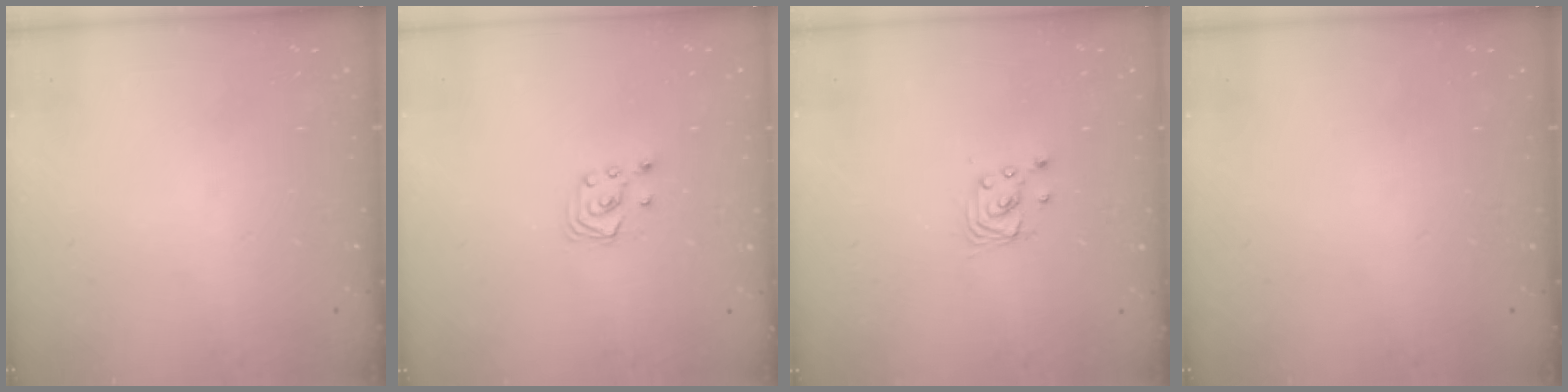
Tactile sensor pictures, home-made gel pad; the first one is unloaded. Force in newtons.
{"total": 2.7, "press": 2.7, "slide": 0.3}
{"total": 2.8, "press": 2.8, "slide": 0.2}
{"total": 0.0}